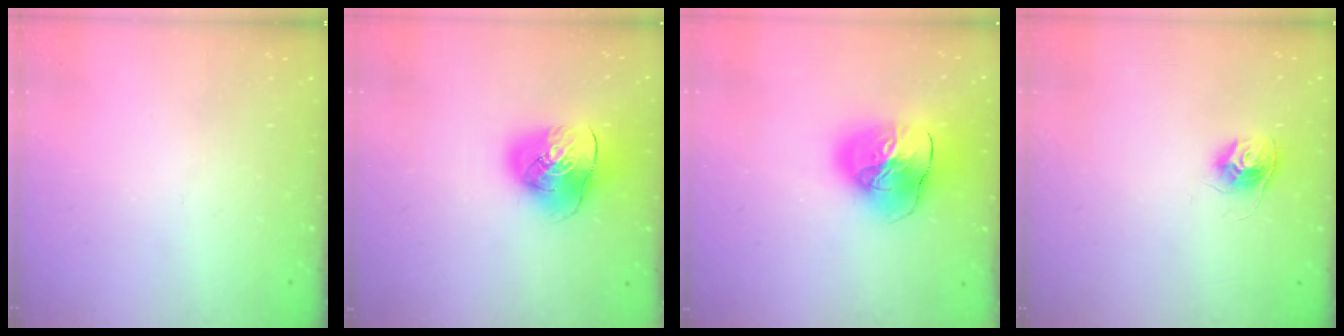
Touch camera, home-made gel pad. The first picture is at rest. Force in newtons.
{"total": 12.1, "press": 11.9, "slide": 1.9}
{"total": 17.4, "press": 17.2, "slide": 2.3}
{"total": 10.0, "press": 10.0, "slide": 0.6}